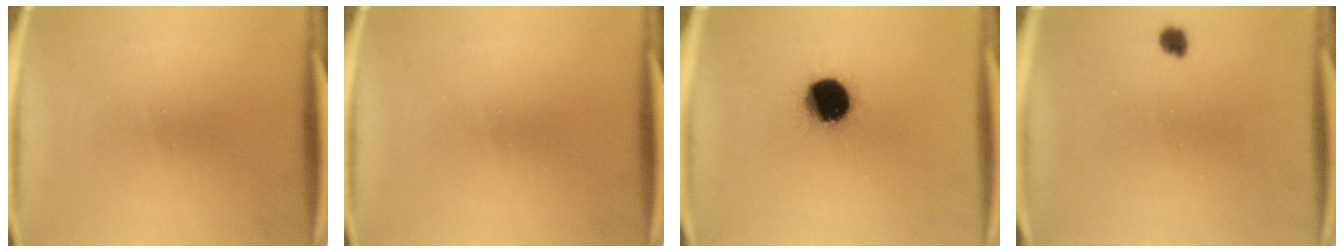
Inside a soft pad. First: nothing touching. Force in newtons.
{"total": 0.0}
{"total": 14.2}
{"total": 1.8}